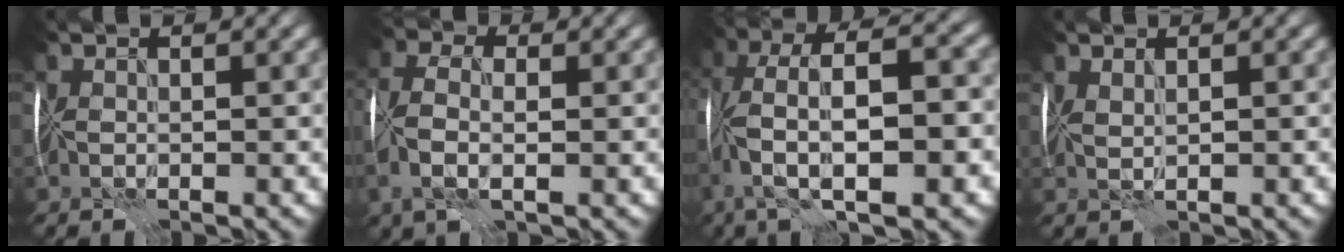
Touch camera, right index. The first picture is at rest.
{"total": 4.7, "force": [-0.8, 2.4, 4.0], "torque": [-0.104, 0.006, -0.023]}
{"total": 9.7, "force": [-1.1, 3.3, 9.1], "torque": [-0.165, 0.021, -0.019]}
{"total": 0.8, "force": [0.4, -0.6, 0.1], "torque": [-0.008, 0.001, 0.015]}